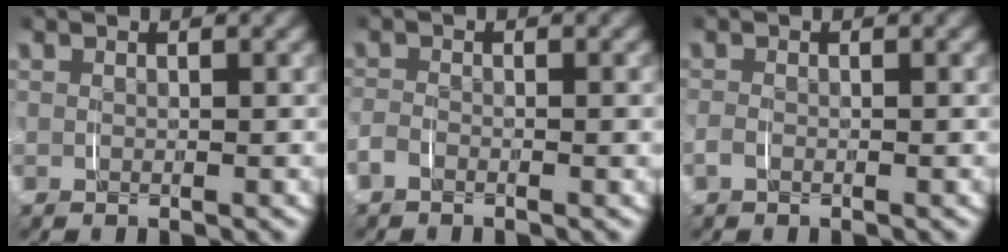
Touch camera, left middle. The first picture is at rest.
{"total": 1.2, "force": [-0.8, 0.6, 0.7], "torque": [-0.020, -0.001, -0.019]}
{"total": 0.9, "force": [-0.5, 0.5, 0.5], "torque": [-0.015, 0.000, -0.010]}